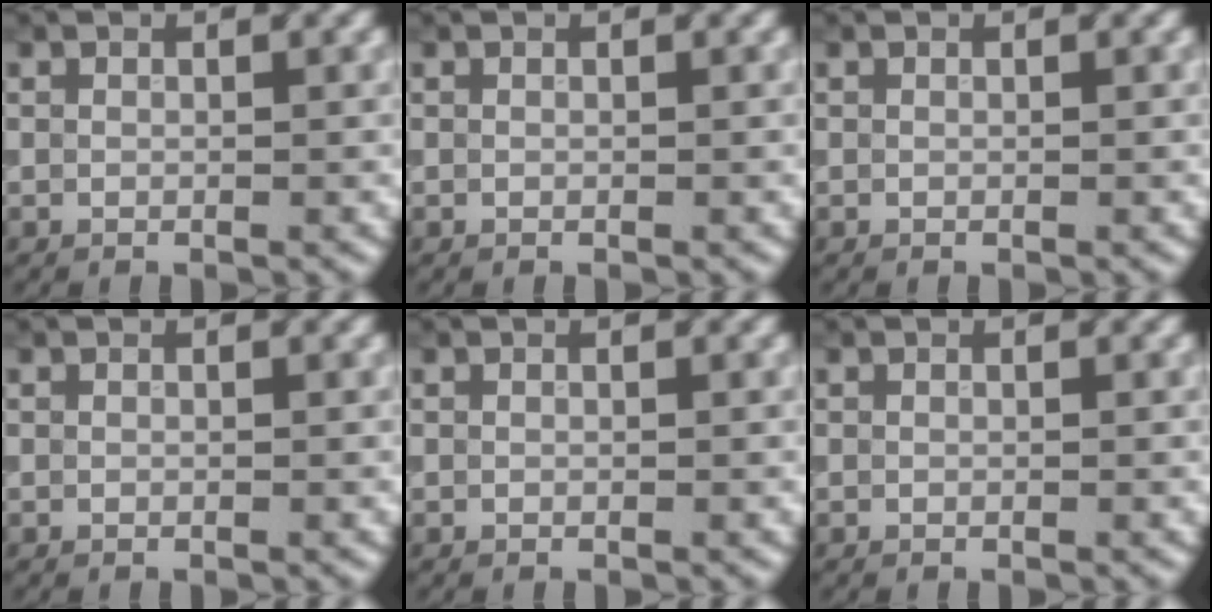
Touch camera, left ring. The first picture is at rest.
{"total": 0.0}
{"total": 0.0}
{"total": 0.0}
{"total": 0.0}
{"total": 0.0}